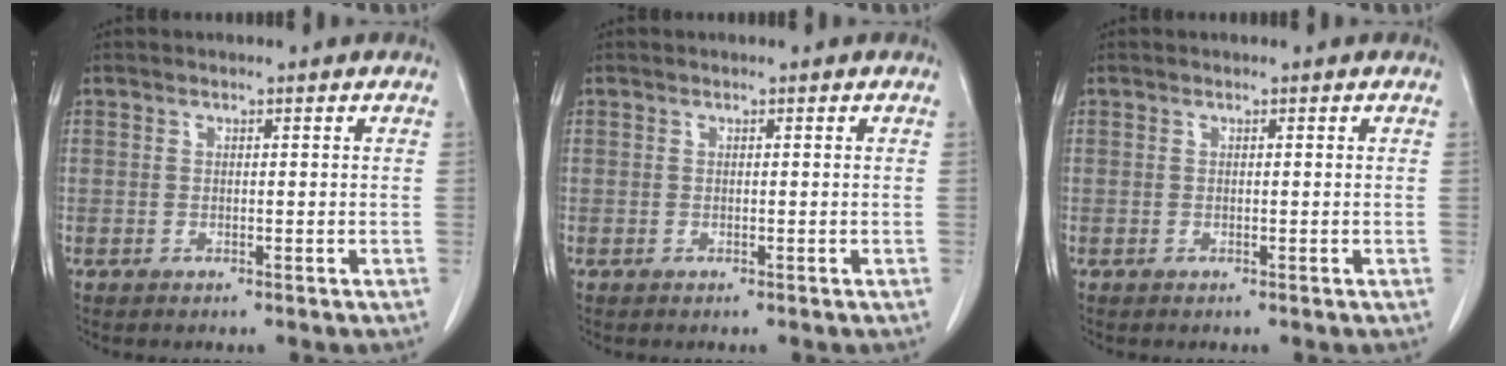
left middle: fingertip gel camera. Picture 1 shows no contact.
{"total": 0.0}
{"total": 0.0}